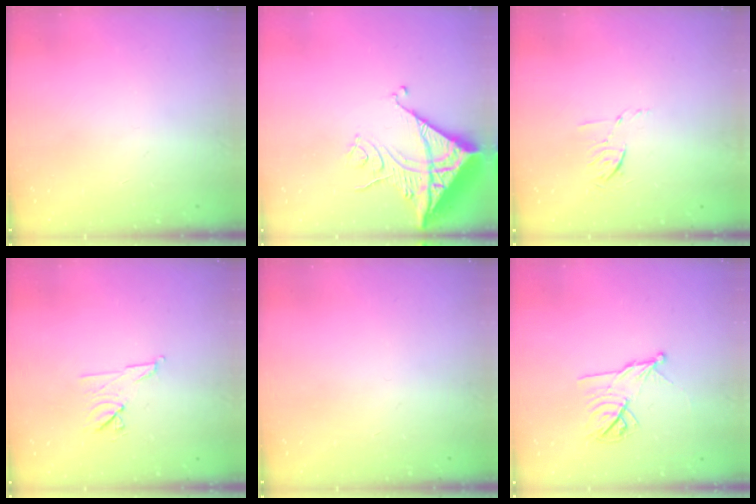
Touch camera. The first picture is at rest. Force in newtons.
{"total": 17.1, "press": 17.0, "slide": 1.6}
{"total": 5.4, "press": 5.1, "slide": 1.8}
{"total": 7.5, "press": 7.4, "slide": 1.3}
{"total": 0.0}
{"total": 11.3, "press": 11.3, "slide": 0.5}